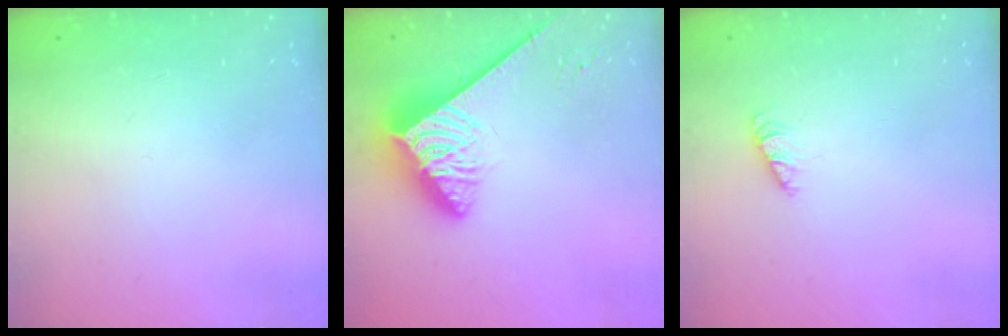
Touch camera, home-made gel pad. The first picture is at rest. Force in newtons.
{"total": 4.8, "press": 4.8, "slide": 0.7}
{"total": 1.0, "press": 1.0, "slide": 0.1}